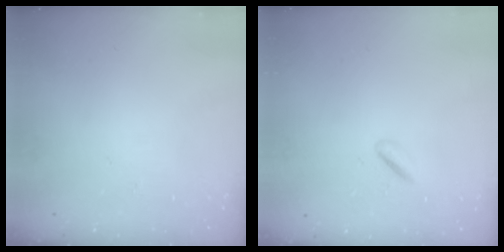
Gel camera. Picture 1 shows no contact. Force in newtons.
{"total": 1.3, "press": 1.1, "slide": 0.8}